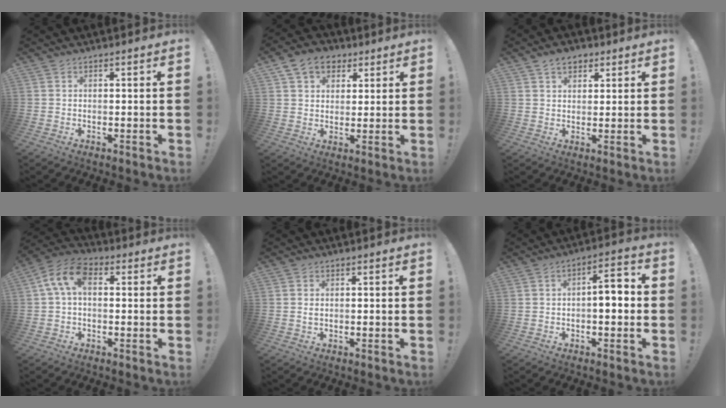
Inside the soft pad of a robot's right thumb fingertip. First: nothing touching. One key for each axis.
{"total": 9.9, "fx": 4.7, "fy": 7.6, "fz": 4.4, "tx": -0.070, "ty": -0.010, "tz": 0.093}
{"total": 5.4, "fx": 3.0, "fy": 3.9, "fz": 2.3, "tx": -0.029, "ty": -0.005, "tz": 0.054}
{"total": 9.4, "fx": 2.2, "fy": 5.5, "fz": 7.3, "tx": -0.140, "ty": 0.003, "tz": 0.045}
{"total": 0.7, "fx": 0.0, "fy": 0.3, "fz": 0.6, "tx": -0.012, "ty": 0.001, "tz": 0.001}
{"total": 7.0, "fx": -1.0, "fy": 2.7, "fz": 6.4, "tx": -0.085, "ty": 0.006, "tz": -0.022}